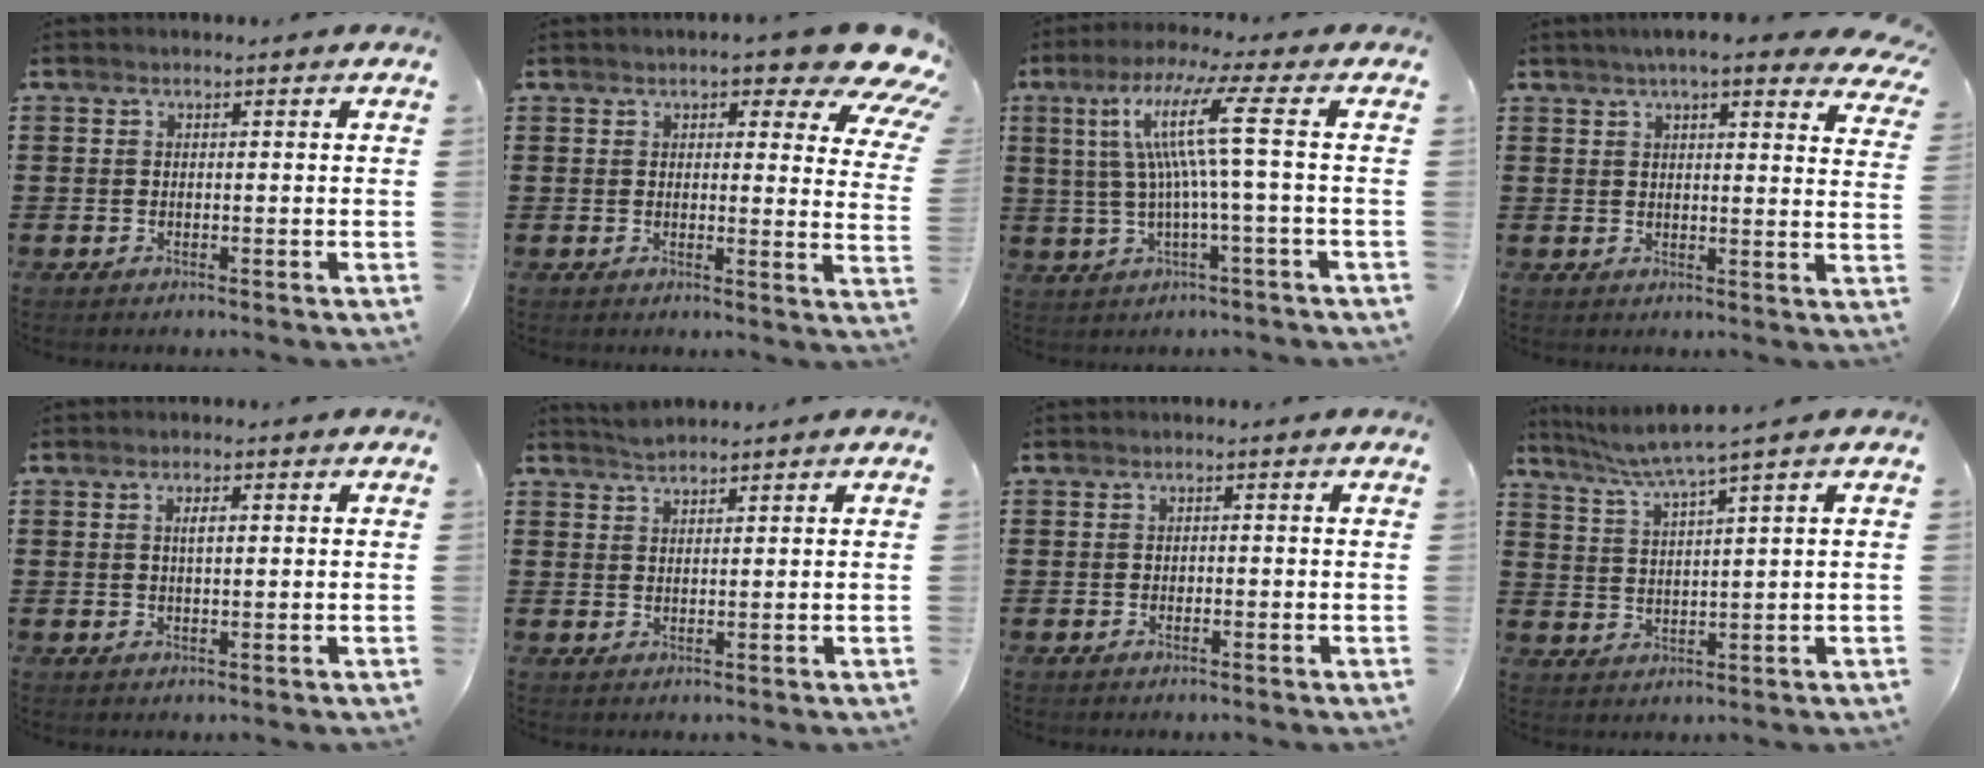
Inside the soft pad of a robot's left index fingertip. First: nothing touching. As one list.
[{"total": 7.8, "force": [6.1, 1.5, 4.7], "torque": [-0.070, -0.030, 0.100]}, {"total": 10.8, "force": [1.5, 0.0, 10.7], "torque": [-0.224, -0.003, 0.009]}, {"total": 6.0, "force": [5.1, 1.0, 2.9], "torque": [-0.065, -0.007, 0.091]}, {"total": 2.1, "force": [0.5, 0.6, 2.0], "torque": [-0.038, 0.003, 0.006]}, {"total": 1.7, "force": [1.7, 0.0, 0.1], "torque": [-0.006, 0.003, 0.034]}, {"total": 0.5, "force": [-0.3, 0.3, 0.3], "torque": [-0.009, -0.003, -0.005]}, {"total": 3.9, "force": [3.1, -0.7, 2.4], "torque": [-0.058, -0.014, 0.047]}]